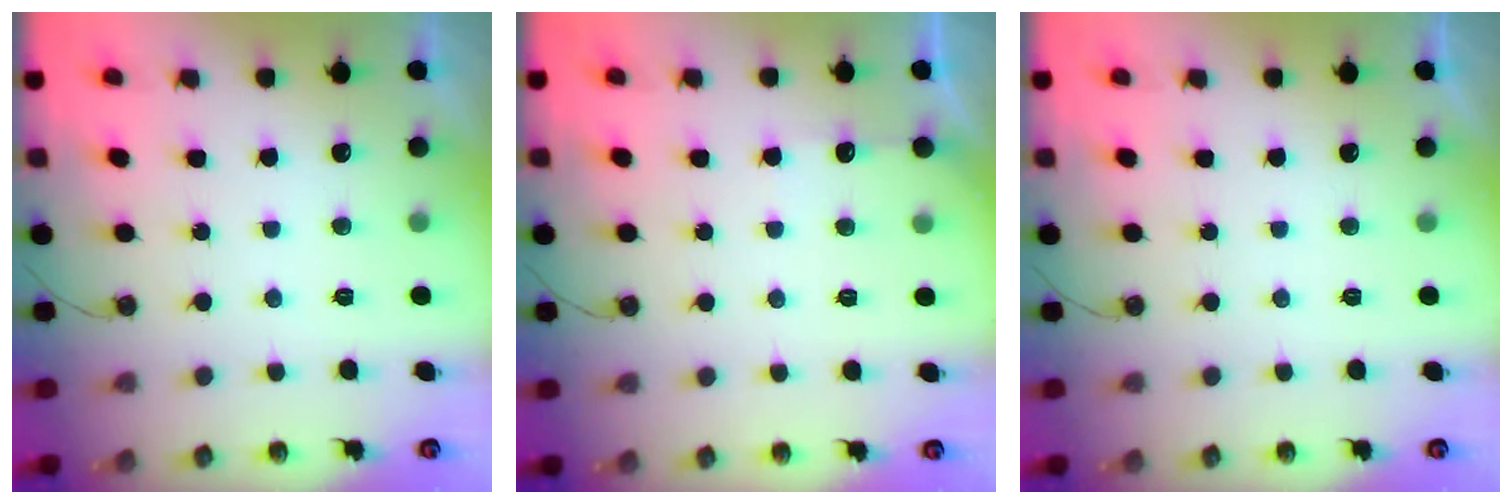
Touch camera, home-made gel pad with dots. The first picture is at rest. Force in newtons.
{"total": 4.5, "press": 4.5, "slide": 0.5}
{"total": 0.0}